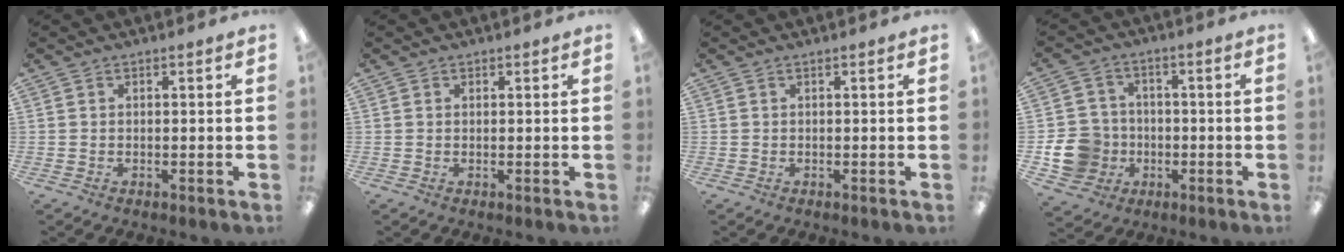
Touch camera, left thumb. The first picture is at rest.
{"total": 0.5, "force": [0.3, 0.4, 0.1], "torque": [0.007, -0.001, 0.004]}
{"total": 0.0}
{"total": 11.5, "force": [-3.1, 10.3, 4.0], "torque": [-0.093, 0.027, -0.046]}